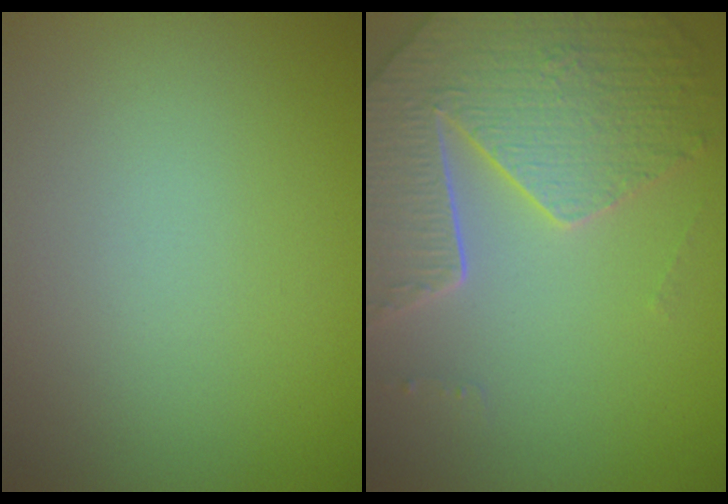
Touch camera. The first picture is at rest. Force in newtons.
{"total": 6.2, "press": 5.1, "slide": 3.6}